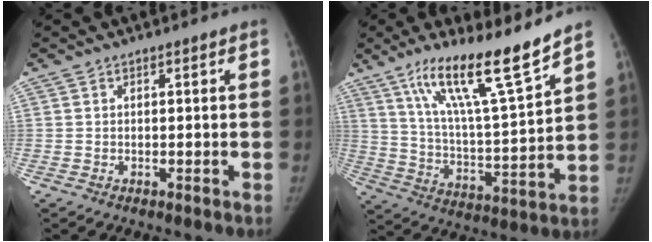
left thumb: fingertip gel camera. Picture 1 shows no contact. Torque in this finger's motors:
{"motor_torque": [0.19, 0.13, 1.53, -1.25, 0.13]}